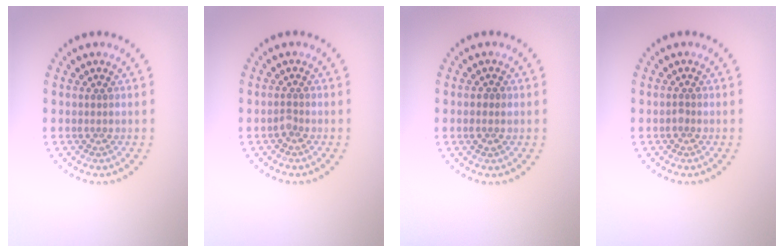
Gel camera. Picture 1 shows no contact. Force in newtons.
{"total": 0.7, "press": 0.6, "slide": 0.5}
{"total": 1.2, "press": 1.2, "slide": 0.2}
{"total": 0.6, "press": 0.5, "slide": 0.3}